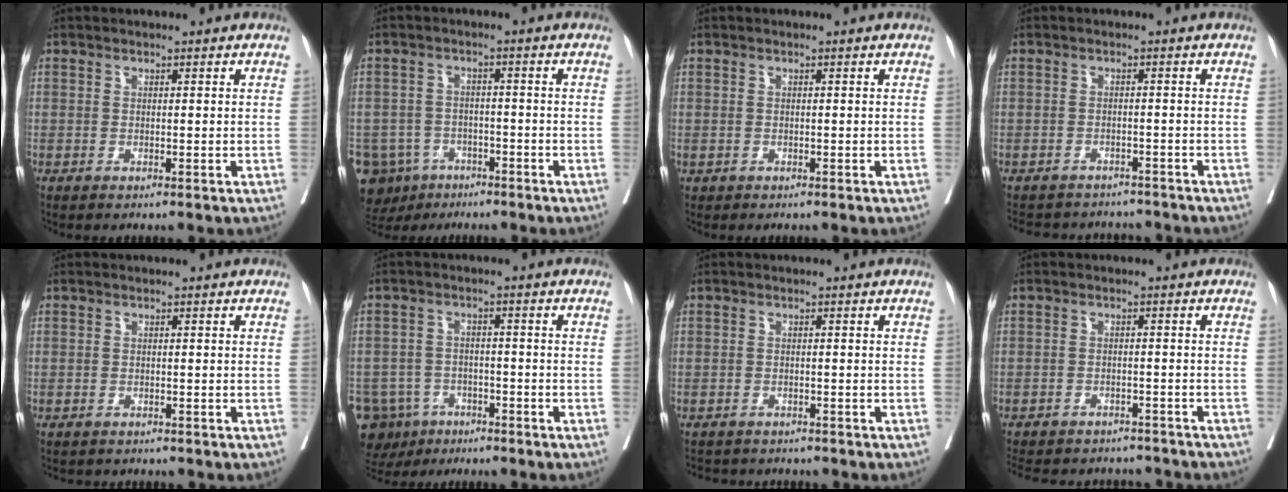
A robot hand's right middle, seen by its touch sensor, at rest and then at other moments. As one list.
[{"total": 9.9, "force": [-6.0, 7.5, 2.1], "torque": [-0.056, 0.005, -0.087]}, {"total": 0.0}, {"total": 8.7, "force": [-7.8, 3.8, 0.7], "torque": [-0.011, 0.011, -0.096]}, {"total": 2.2, "force": [-1.9, 1.1, 0.1], "torque": [-0.011, -0.002, -0.030]}, {"total": 9.3, "force": [-6.0, 6.9, 1.9], "torque": [-0.046, 0.002, -0.091]}, {"total": 4.5, "force": [-4.1, 1.8, 0.3], "torque": [0.001, -0.004, -0.059]}, {"total": 13.2, "force": [-11.6, 5.6, 2.9], "torque": [-0.065, 0.008, -0.139]}]